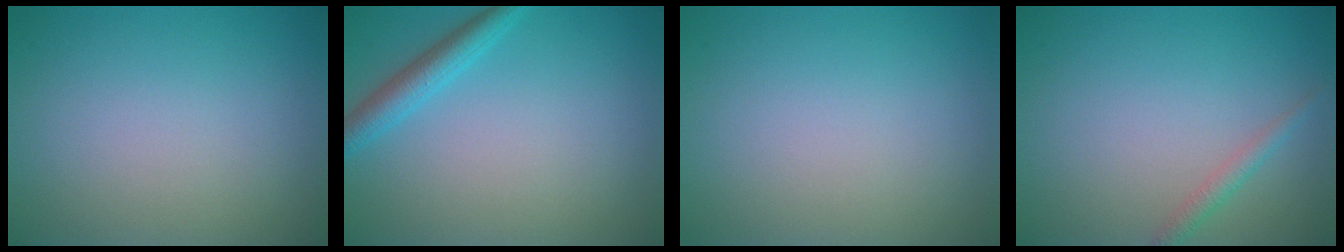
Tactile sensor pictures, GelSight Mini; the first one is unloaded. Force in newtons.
{"total": 2.7, "press": 2.7, "slide": 0.2}
{"total": 0.0}
{"total": 1.3, "press": 1.3, "slide": 0.0}